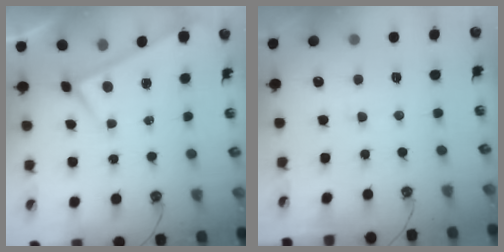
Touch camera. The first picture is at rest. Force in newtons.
{"total": 2.4, "press": 2.4, "slide": 0.6}